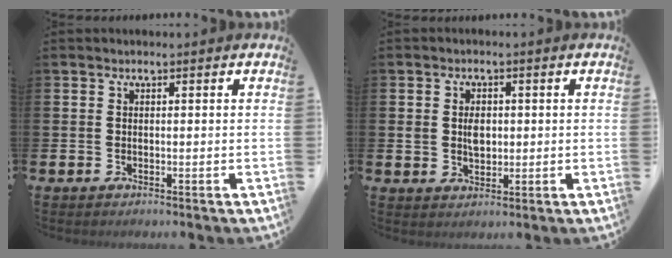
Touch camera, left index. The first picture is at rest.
{"total": 3.1, "force": [0.5, 2.3, 2.1], "torque": [-0.025, 0.002, 0.004]}